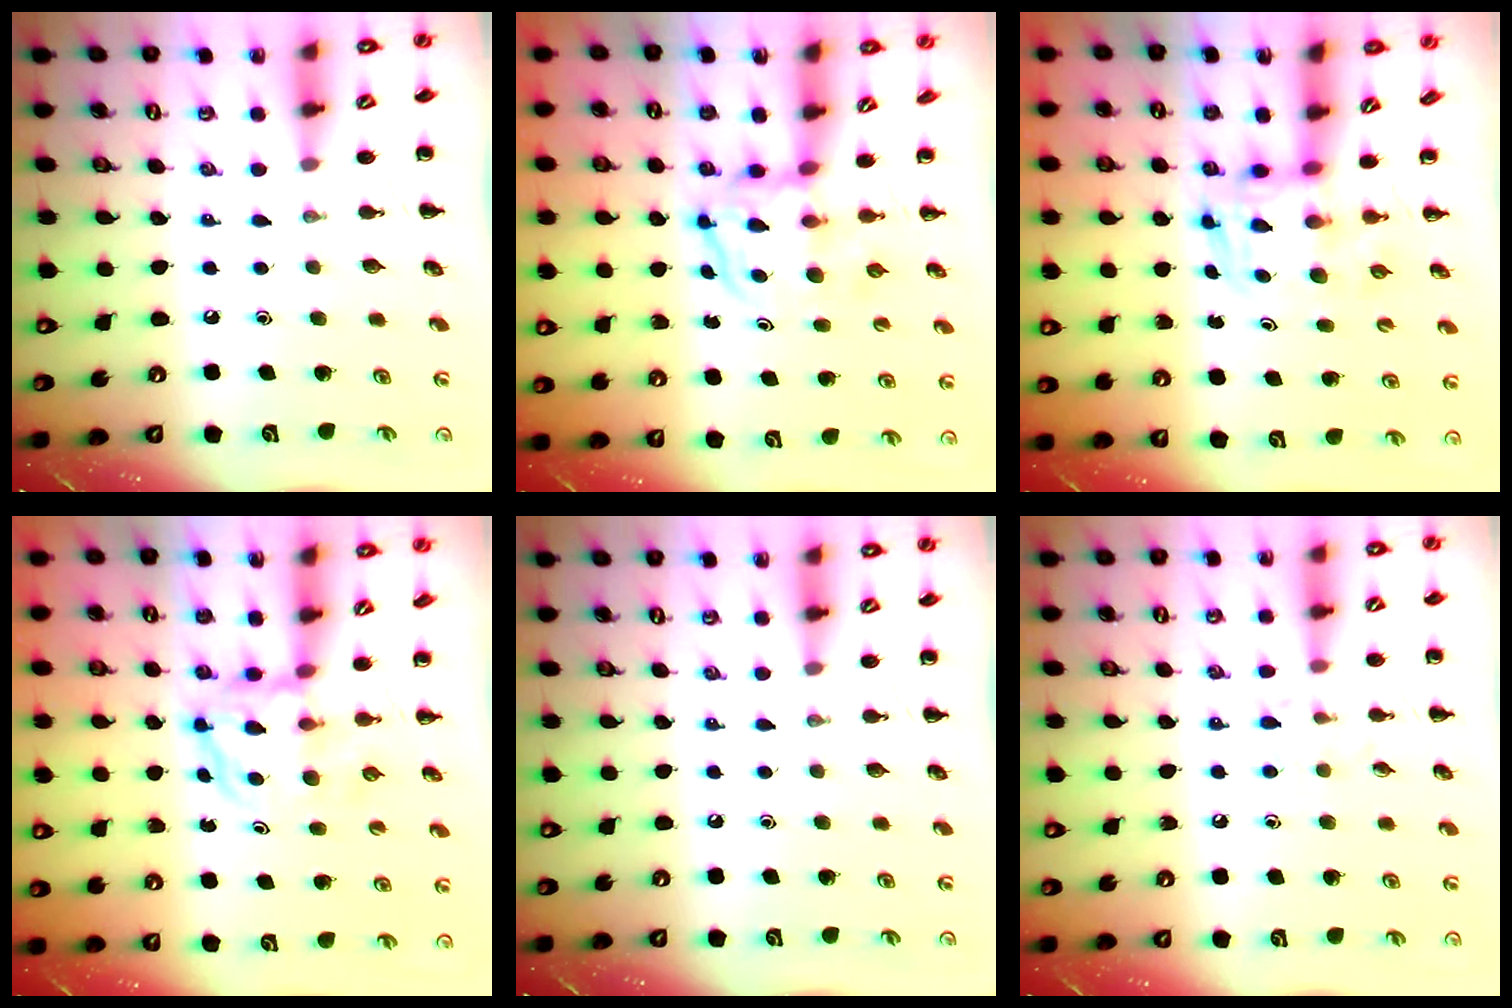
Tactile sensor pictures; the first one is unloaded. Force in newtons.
{"total": 3.8, "press": 3.8, "slide": 0.4}
{"total": 3.5, "press": 3.4, "slide": 0.6}
{"total": 3.8, "press": 3.8, "slide": 0.5}
{"total": 0.0}
{"total": 6.2, "press": 6.1, "slide": 1.3}